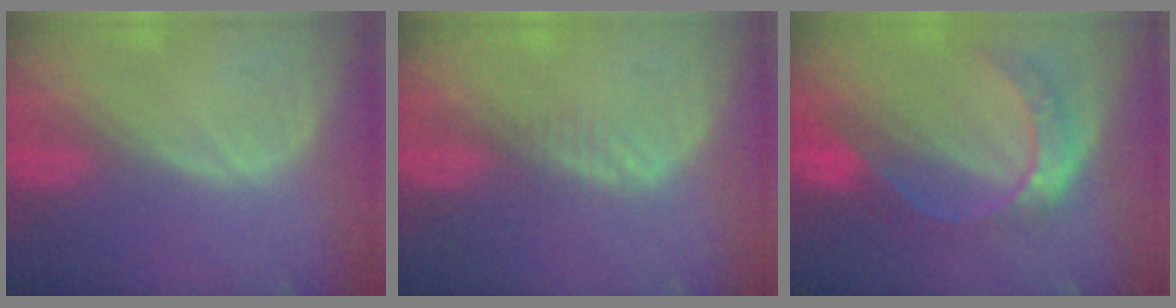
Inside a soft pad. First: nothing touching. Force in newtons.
{"total": 1.7, "press": 1.4, "slide": 1.0}
{"total": 7.7, "press": 6.4, "slide": 4.3}